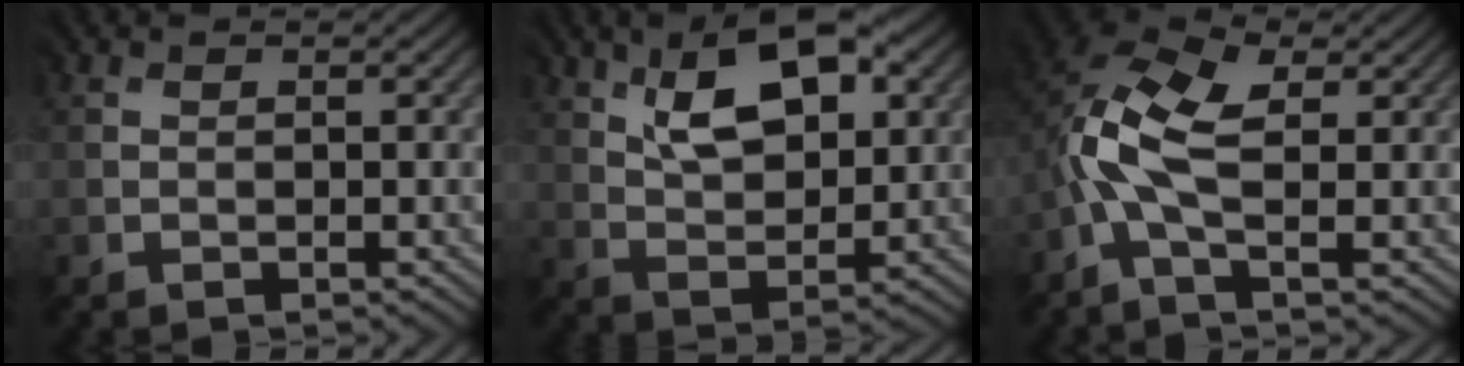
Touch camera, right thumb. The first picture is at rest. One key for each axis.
{"total": 9.1, "fx": 5.1, "fy": 4.4, "fz": 6.2, "tx": -0.105, "ty": 0.010, "tz": 0.089}
{"total": 8.3, "fx": 0.5, "fy": 4.0, "fz": 7.2, "tx": -0.163, "ty": 0.014, "tz": -0.002}